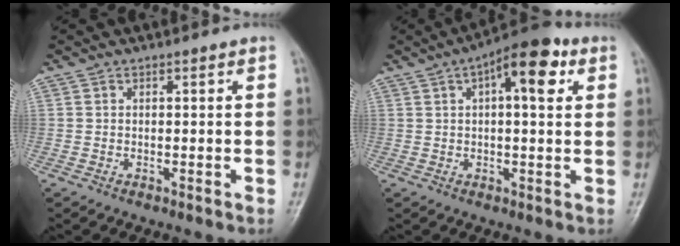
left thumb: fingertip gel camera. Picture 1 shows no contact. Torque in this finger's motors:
{"motor_torque": [0.20, 0.35, 0.22, -0.10, 0.09]}